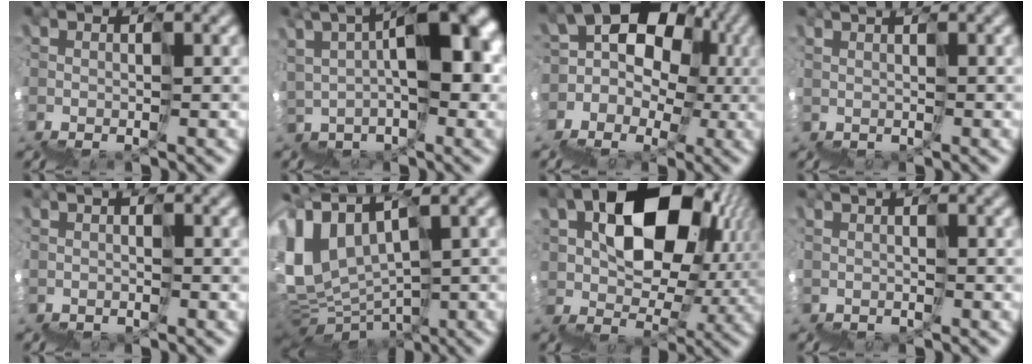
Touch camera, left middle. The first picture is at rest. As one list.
[{"total": 7.7, "force": [4.0, 3.4, 5.7], "torque": [-0.084, 0.037, 0.062]}, {"total": 8.7, "force": [2.2, 7.9, 2.8], "torque": [-0.032, 0.044, 0.008]}, {"total": 2.0, "force": [1.2, 0.6, 1.5], "torque": [0.001, 0.013, 0.021]}, {"total": 0.8, "force": [-0.4, 0.6, 0.0], "torque": [-0.002, -0.003, -0.010]}, {"total": 5.0, "force": [4.0, 2.5, 1.8], "torque": [-0.084, 0.029, 0.089]}, {"total": 12.2, "force": [5.9, 8.8, 6.1], "torque": [-0.078, 0.042, 0.096]}, {"total": 0.7, "force": [-0.1, 0.5, 0.5], "torque": [-0.004, -0.002, -0.004]}]